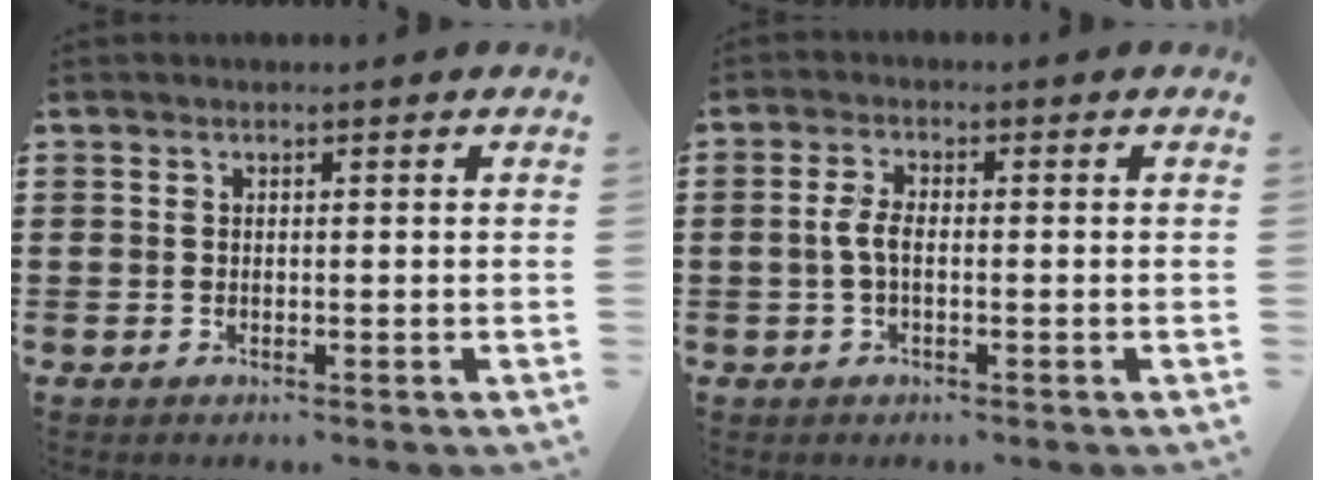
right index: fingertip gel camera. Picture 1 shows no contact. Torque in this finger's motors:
{"motor_torque": [0.86, 0.13, 0.32, 0.11]}